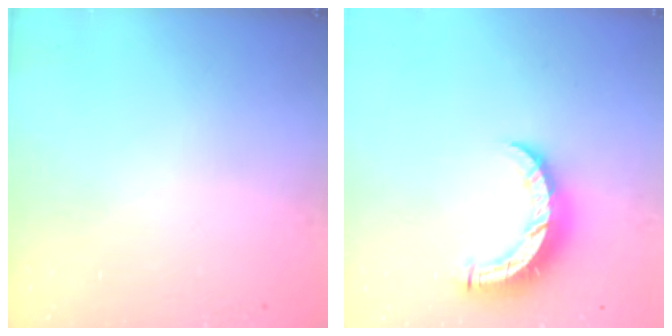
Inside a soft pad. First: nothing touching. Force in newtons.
{"total": 8.6, "press": 8.6, "slide": 0.6}